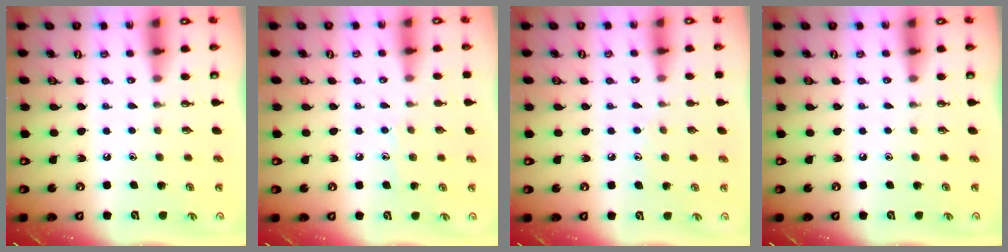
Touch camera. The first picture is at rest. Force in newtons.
{"total": 6.2, "press": 6.2, "slide": 0.7}
{"total": 5.0, "press": 5.0, "slide": 0.5}
{"total": 0.0}